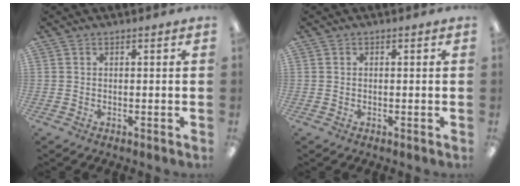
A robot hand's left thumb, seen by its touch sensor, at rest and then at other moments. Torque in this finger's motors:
{"motor_torque": [-0.07, 0.14, 0.10, -0.08, 0.00]}